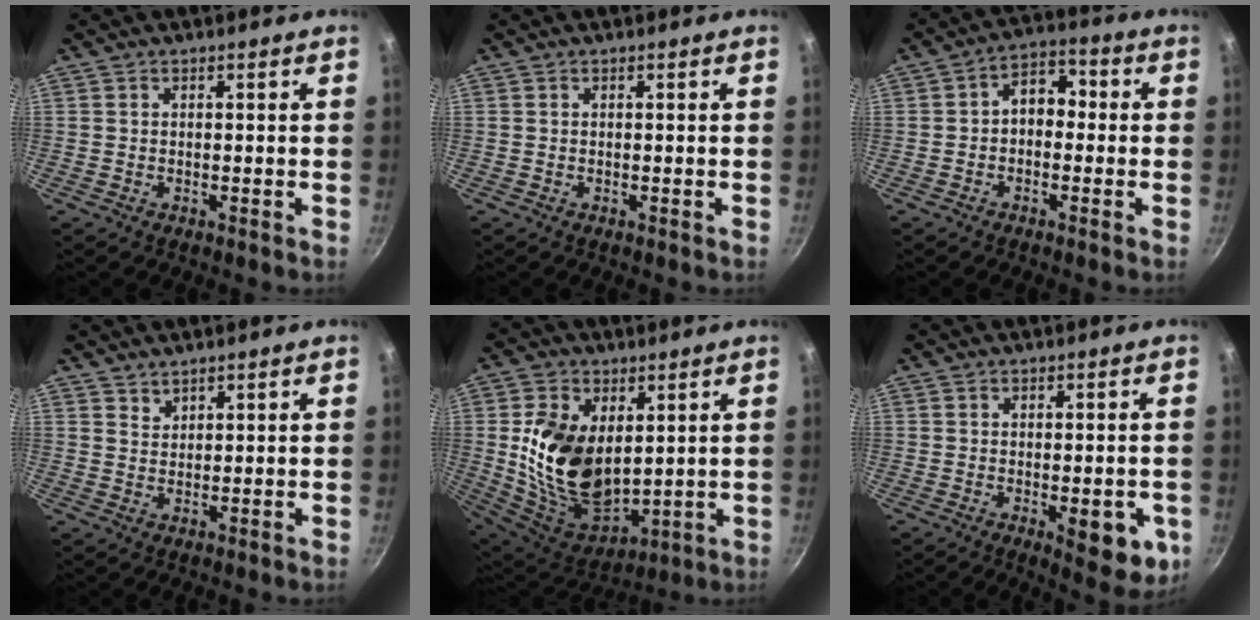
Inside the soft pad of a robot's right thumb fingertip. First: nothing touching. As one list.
[{"total": 0.0}, {"total": 6.6, "force": [-0.3, 4.6, 4.7], "torque": [-0.047, 0.027, -0.020]}, {"total": 1.7, "force": [1.6, 0.7, 0.2], "torque": [0.010, -0.014, 0.028]}, {"total": 18.8, "force": [2.6, 11.5, 14.6], "torque": [-0.248, -0.023, 0.071]}, {"total": 9.3, "force": [-2.8, 3.7, 8.0], "torque": [-0.078, -0.006, -0.027]}]